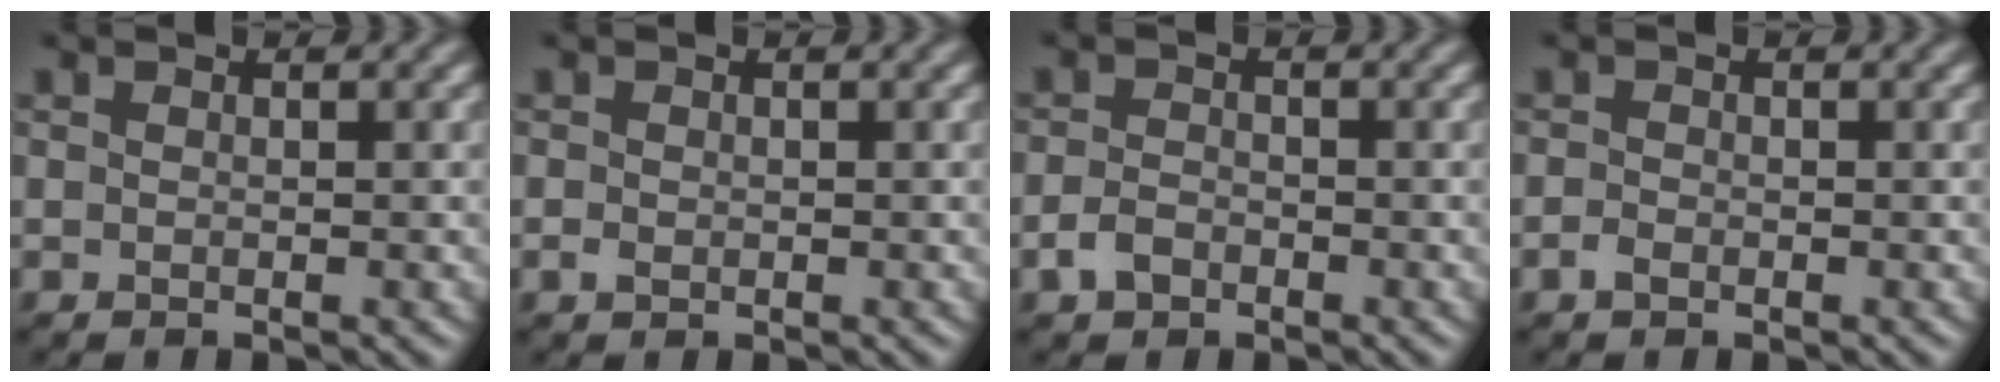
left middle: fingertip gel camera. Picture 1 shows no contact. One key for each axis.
{"total": 0.6, "fx": -0.4, "fy": 0.4, "fz": 0.1, "tx": 0.001, "ty": -0.004, "tz": -0.005}
{"total": 1.9, "fx": -1.6, "fy": 0.9, "fz": 0.6, "tx": -0.012, "ty": 0.002, "tz": -0.034}
{"total": 0.9, "fx": -0.9, "fy": 0.2, "fz": 0.1, "tx": -0.002, "ty": 0.000, "tz": -0.016}